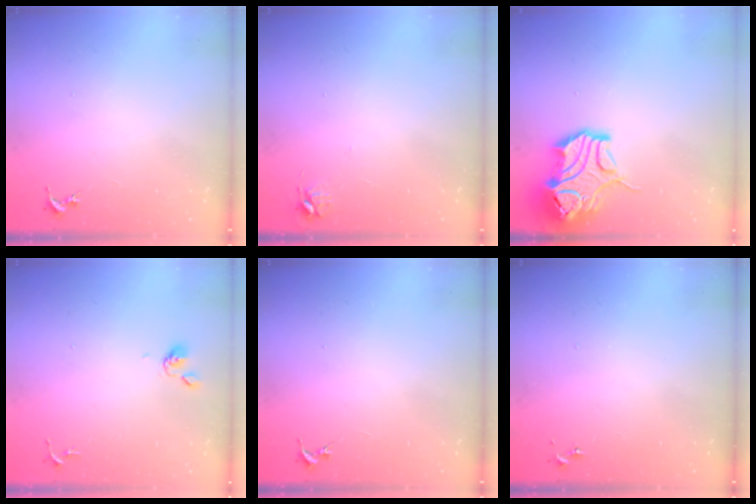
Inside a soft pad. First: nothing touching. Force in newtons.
{"total": 4.7, "press": 4.7, "slide": 0.6}
{"total": 15.7, "press": 15.6, "slide": 2.3}
{"total": 4.4, "press": 4.3, "slide": 0.8}
{"total": 0.0}
{"total": 0.0}